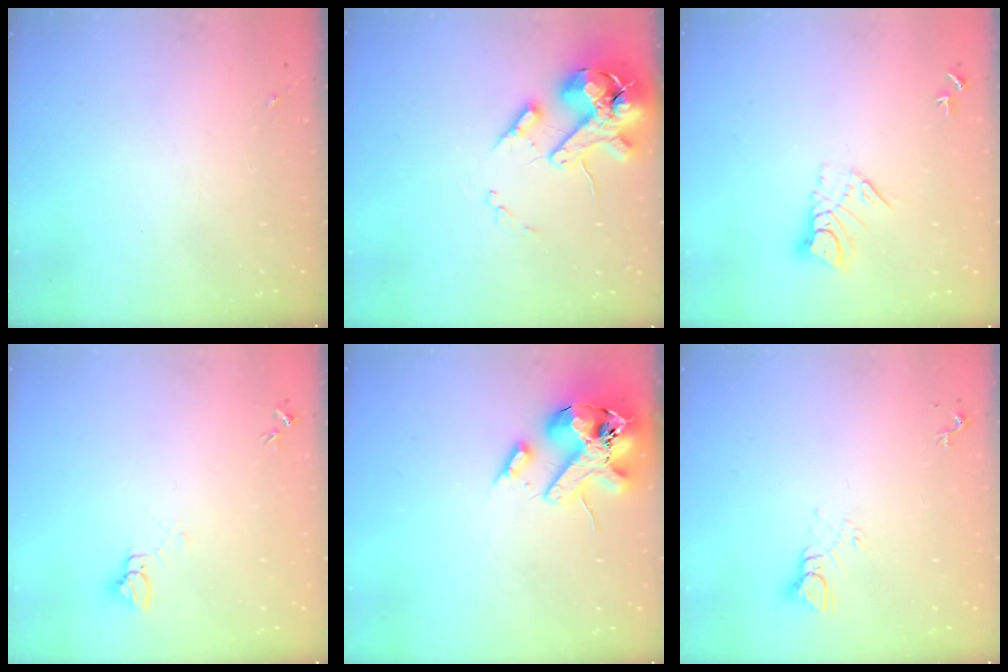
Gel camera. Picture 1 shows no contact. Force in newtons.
{"total": 17.1, "press": 16.8, "slide": 2.7}
{"total": 8.3, "press": 8.3, "slide": 0.8}
{"total": 4.5, "press": 4.4, "slide": 0.2}
{"total": 17.4, "press": 17.1, "slide": 2.9}
{"total": 5.1, "press": 5.1, "slide": 0.5}